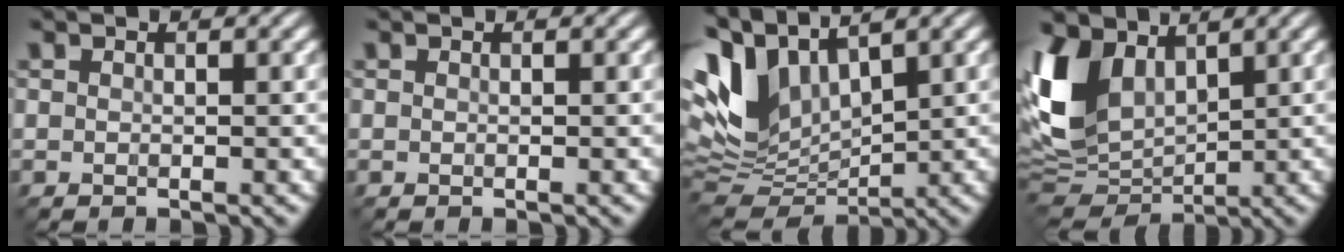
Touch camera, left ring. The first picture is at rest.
{"total": 0.0}
{"total": 9.0, "force": [3.6, 5.0, 6.6], "torque": [-0.162, 0.011, 0.069]}
{"total": 8.8, "force": [2.7, 5.9, 6.0], "torque": [-0.146, 0.003, 0.047]}